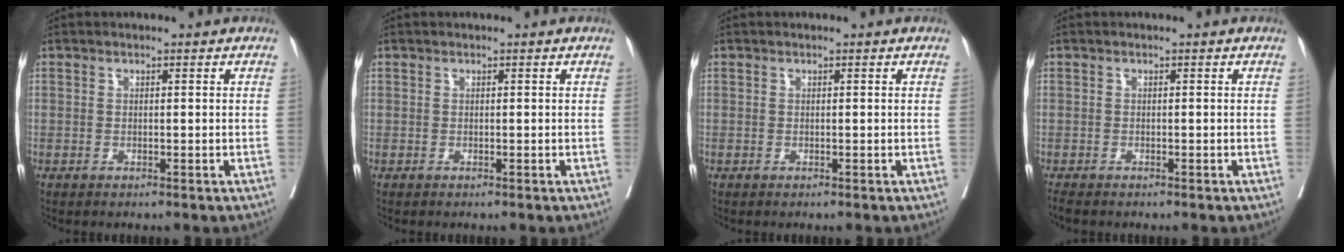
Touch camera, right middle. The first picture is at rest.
{"total": 0.0}
{"total": 0.0}
{"total": 1.4, "force": [-1.2, 0.3, 0.5], "torque": [-0.016, -0.007, -0.020]}